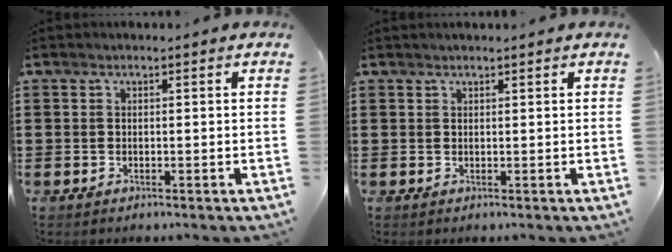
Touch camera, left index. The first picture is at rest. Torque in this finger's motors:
{"motor_torque": [1.16, -0.98, 0.08, 0.00]}